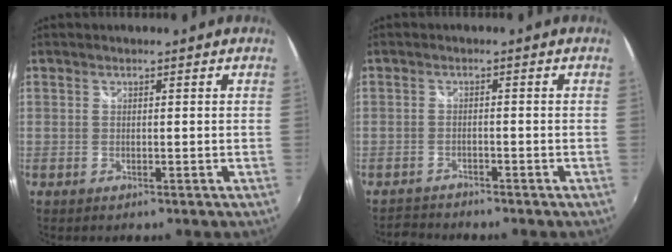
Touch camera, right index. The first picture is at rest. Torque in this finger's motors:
{"motor_torque": [0.10, 0.02, -0.05, 0.00]}